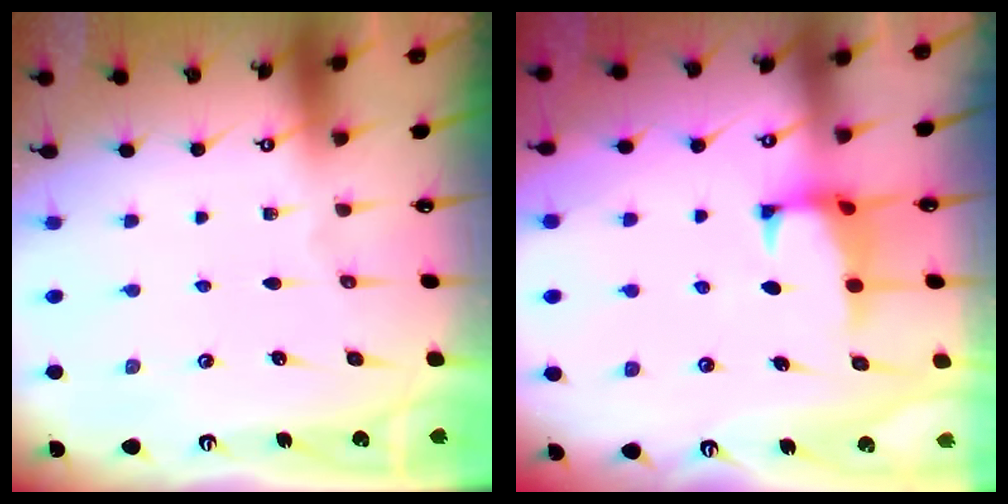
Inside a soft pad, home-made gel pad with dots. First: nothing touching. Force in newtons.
{"total": 1.6, "press": 1.5, "slide": 0.6}